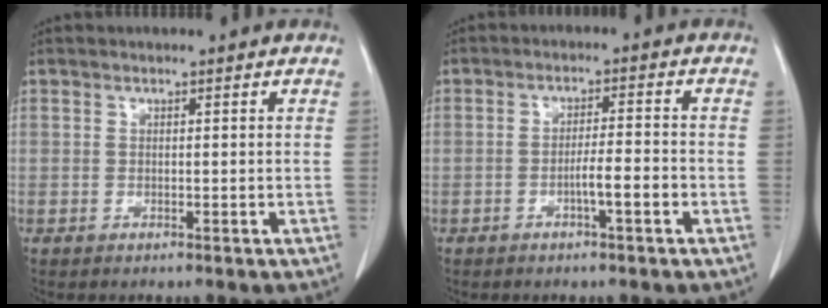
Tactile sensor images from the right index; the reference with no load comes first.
{"total": 3.9, "force": [-1.6, 0.1, 3.6], "torque": [-0.054, 0.004, -0.026]}